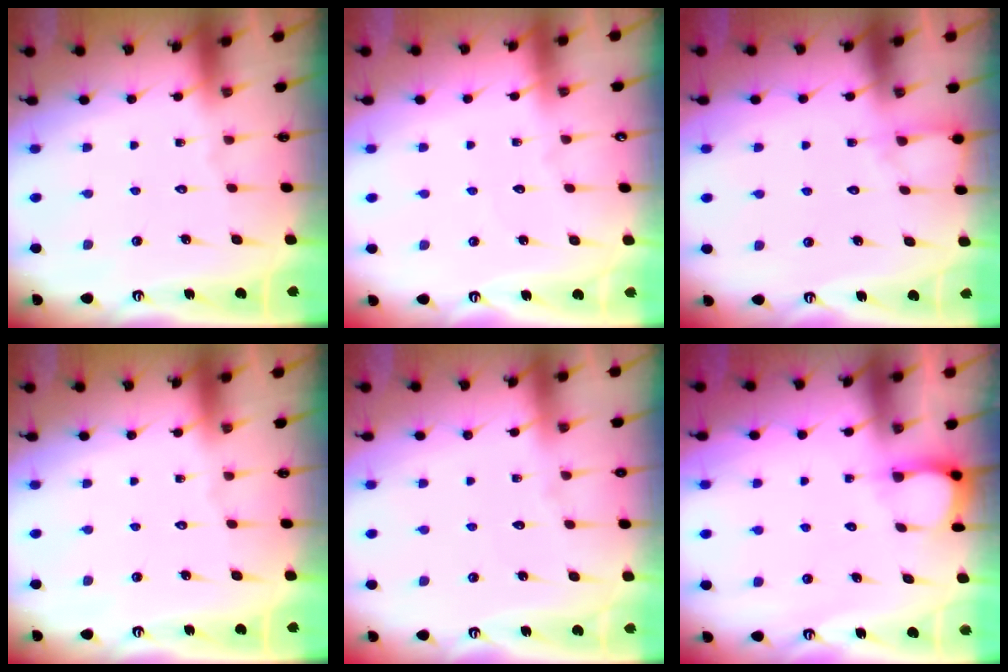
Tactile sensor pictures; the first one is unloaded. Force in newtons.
{"total": 2.1, "press": 2.1, "slide": 0.1}
{"total": 4.5, "press": 4.5, "slide": 0.5}
{"total": 0.0}
{"total": 2.8, "press": 2.8, "slide": 0.4}
{"total": 3.2, "press": 3.1, "slide": 0.5}